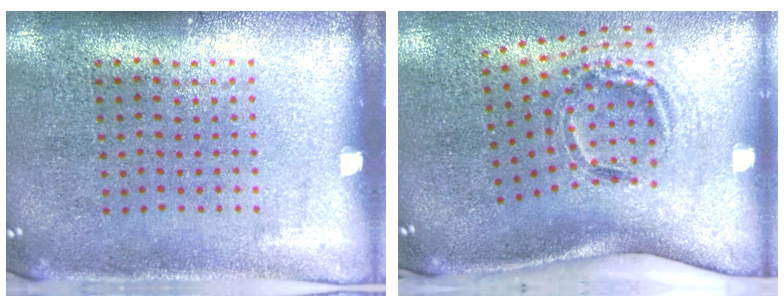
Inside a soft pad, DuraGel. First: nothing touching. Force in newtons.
{"total": 1.9, "press": 1.3, "slide": 1.5}